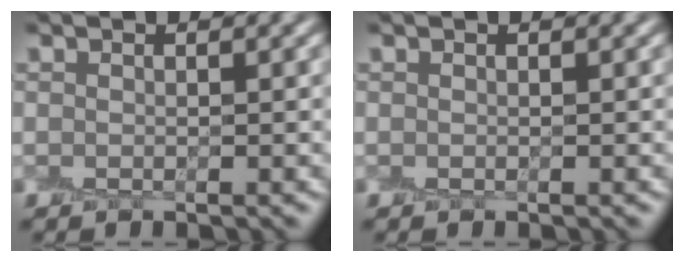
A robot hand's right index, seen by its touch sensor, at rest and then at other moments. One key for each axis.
{"total": 0.0}